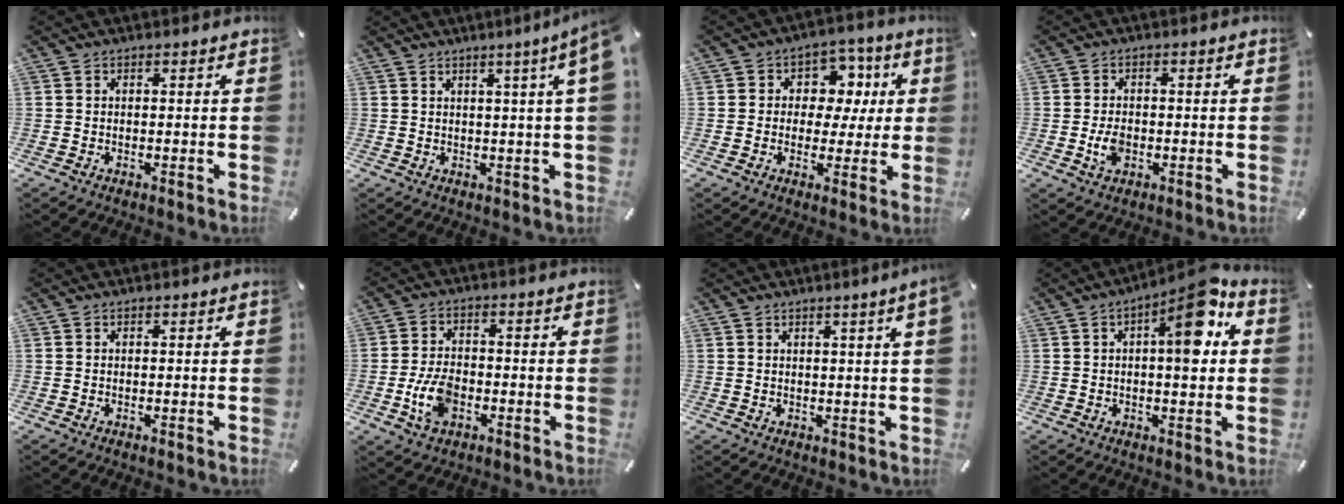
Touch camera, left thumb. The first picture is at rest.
{"total": 6.7, "force": [3.4, -0.5, 5.8], "torque": [-0.098, -0.015, 0.053]}
{"total": 9.1, "force": [1.5, 8.2, 3.8], "torque": [-0.047, -0.005, 0.025]}
{"total": 4.4, "force": [-0.9, 3.1, 3.0], "torque": [-0.071, -0.002, -0.019]}
{"total": 0.0}
{"total": 8.2, "force": [-2.6, 5.3, 5.8], "torque": [-0.123, 0.011, -0.045]}
{"total": 3.8, "force": [1.8, -0.2, 3.3], "torque": [-0.063, -0.003, 0.029]}
{"total": 12.9, "force": [3.6, 4.5, 11.6], "torque": [-0.152, -0.014, 0.049]}